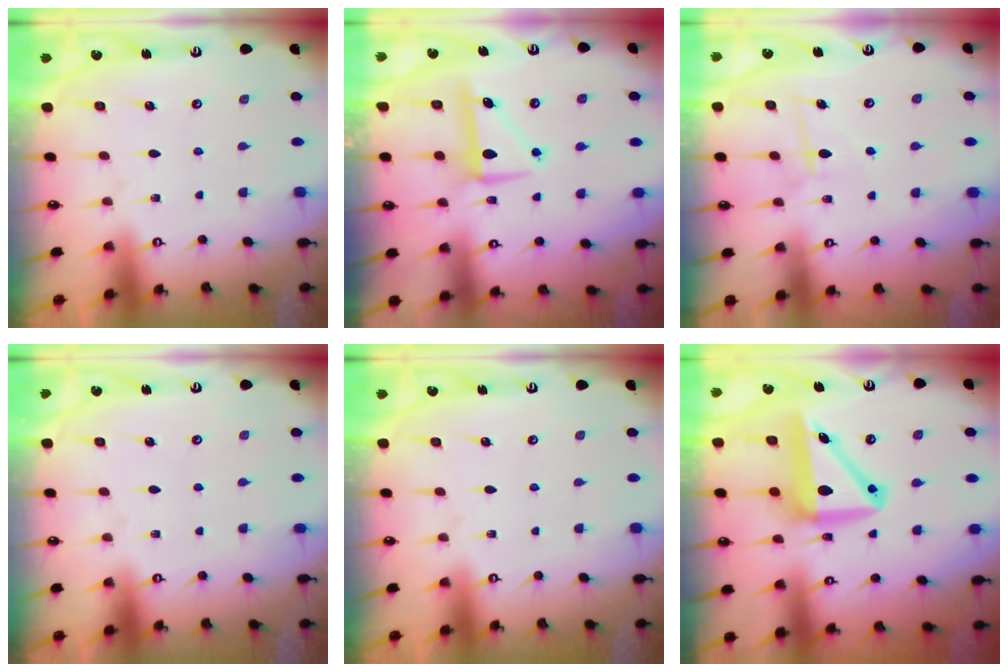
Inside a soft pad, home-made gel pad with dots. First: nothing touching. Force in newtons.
{"total": 8.7, "press": 8.6, "slide": 0.8}
{"total": 6.5, "press": 6.4, "slide": 1.0}
{"total": 0.0}
{"total": 0.0}
{"total": 11.5, "press": 11.2, "slide": 2.8}